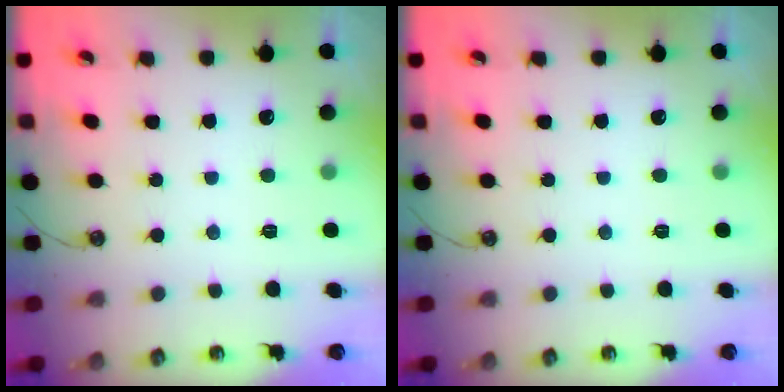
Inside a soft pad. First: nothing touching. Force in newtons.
{"total": 0.0}